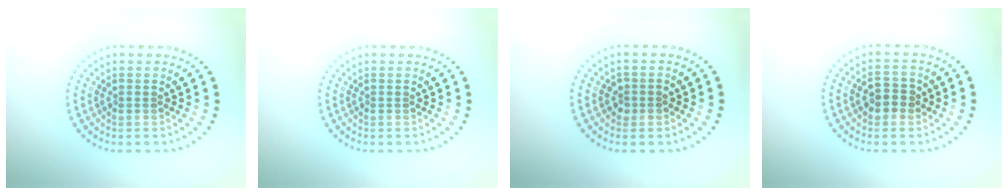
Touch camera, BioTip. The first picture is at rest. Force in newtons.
{"total": 0.0}
{"total": 1.2, "press": 1.2, "slide": 0.1}
{"total": 2.4, "press": 2.3, "slide": 0.4}